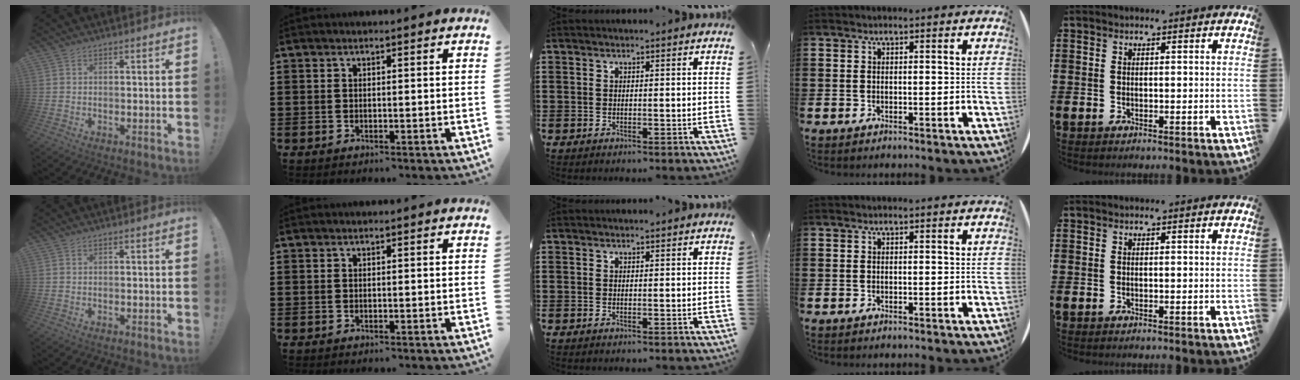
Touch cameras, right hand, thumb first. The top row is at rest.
{}